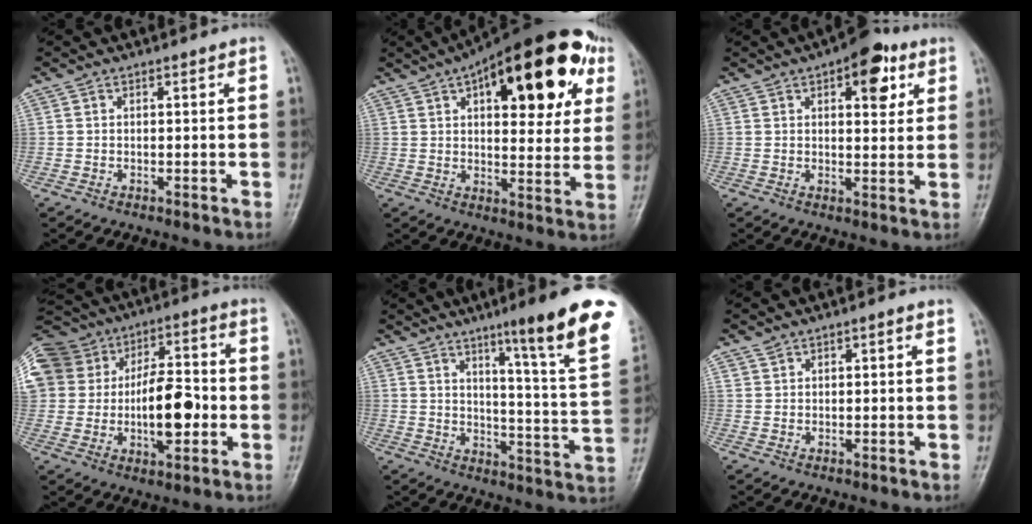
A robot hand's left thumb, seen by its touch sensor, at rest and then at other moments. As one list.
[{"total": 26.2, "force": [10.8, 11.3, 21.0], "torque": [-0.259, 0.004, 0.146]}, {"total": 9.1, "force": [4.2, 4.4, 6.8], "torque": [-0.057, -0.009, 0.049]}, {"total": 27.8, "force": [0.5, 19.8, 19.6], "torque": [-0.388, 0.056, 0.023]}, {"total": 13.1, "force": [7.5, 0.3, 10.8], "torque": [-0.134, -0.044, 0.089]}, {"total": 1.3, "force": [1.1, 0.6, 0.5], "torque": [-0.003, 0.001, 0.019]}]